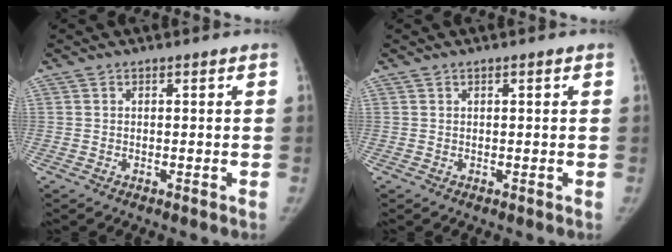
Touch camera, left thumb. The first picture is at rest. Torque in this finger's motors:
{"motor_torque": [-0.12, -0.05, -0.34, 0.32, -0.01]}